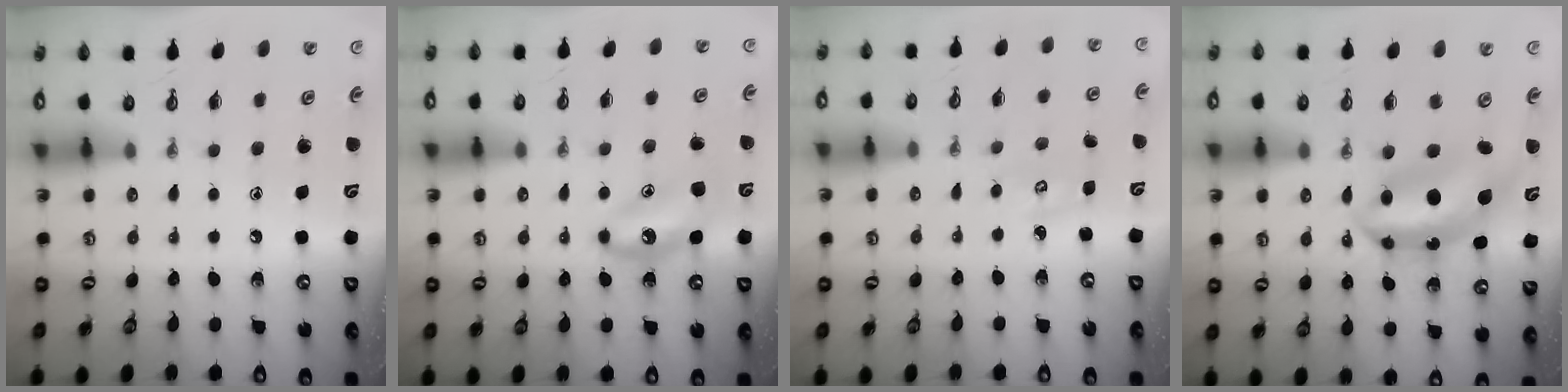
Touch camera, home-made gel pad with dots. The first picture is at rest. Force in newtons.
{"total": 8.3, "press": 8.2, "slide": 0.8}
{"total": 2.5, "press": 2.5, "slide": 0.3}
{"total": 8.9, "press": 8.9, "slide": 0.7}